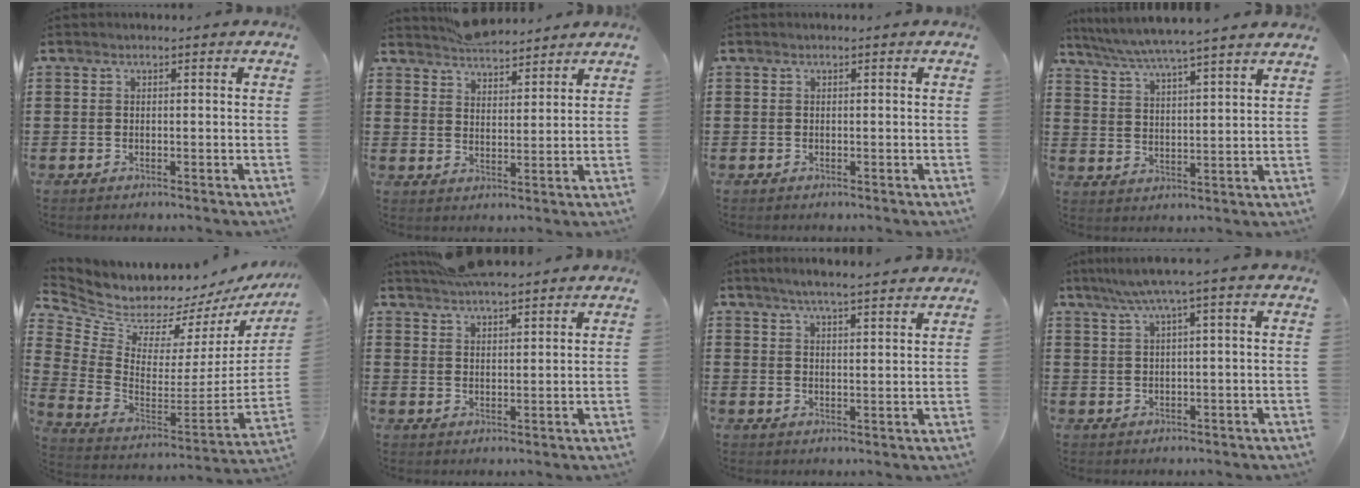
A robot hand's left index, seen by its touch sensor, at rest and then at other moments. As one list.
[{"total": 4.8, "force": [4.7, 1.1, 0.1], "torque": [-0.016, -0.009, 0.093]}, {"total": 0.0}, {"total": 5.4, "force": [5.0, -0.7, 1.9], "torque": [-0.056, -0.030, 0.085]}, {"total": 5.8, "force": [5.6, 1.6, 0.6], "torque": [-0.056, -0.067, 0.092]}, {"total": 4.8, "force": [4.5, 0.9, 1.4], "torque": [-0.039, -0.003, 0.086]}, {"total": 4.0, "force": [3.7, -0.4, 1.4], "torque": [-0.038, -0.008, 0.065]}, {"total": 3.4, "force": [1.2, -0.4, 3.2], "torque": [-0.062, -0.002, 0.019]}]